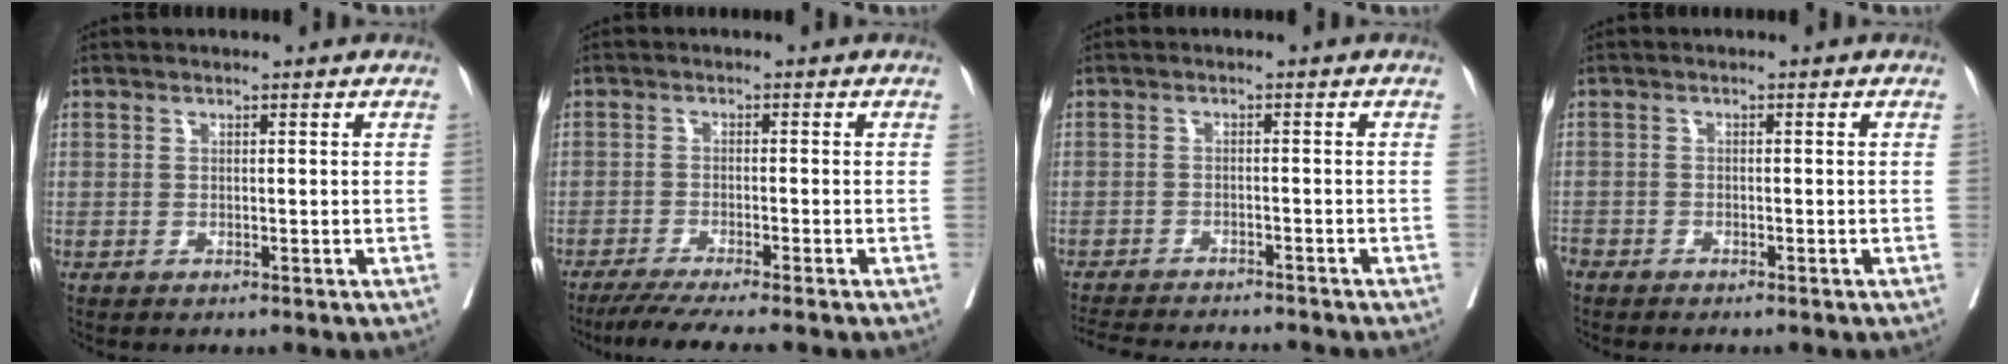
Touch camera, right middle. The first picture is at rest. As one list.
[{"total": 7.2, "force": [-6.1, -0.7, 3.8], "torque": [-0.046, -0.020, -0.099]}, {"total": 11.7, "force": [-11.0, 1.3, 4.0], "torque": [-0.059, -0.010, -0.152]}, {"total": 2.6, "force": [-2.3, 1.0, 0.8], "torque": [-0.012, -0.003, -0.041]}]